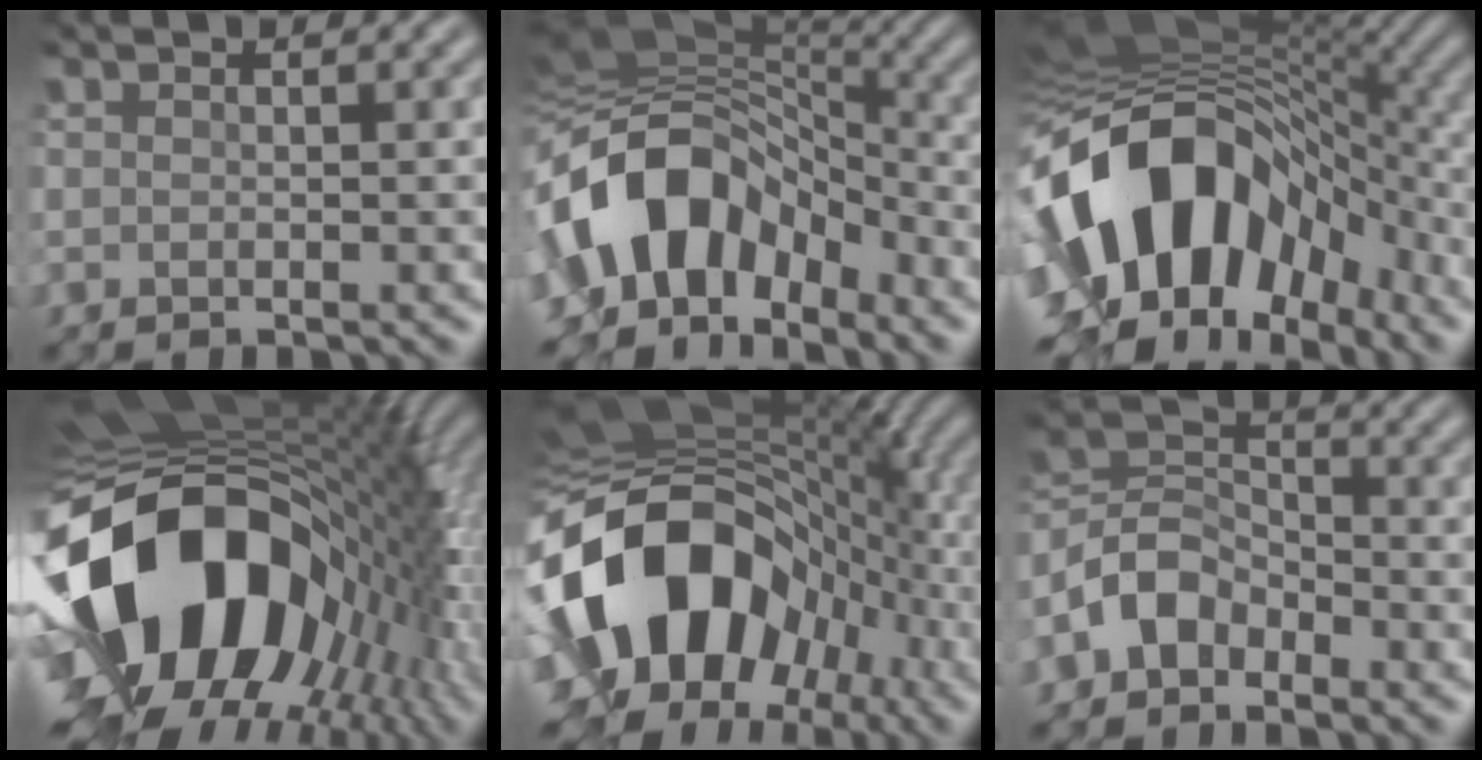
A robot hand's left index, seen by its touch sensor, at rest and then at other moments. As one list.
[{"total": 11.0, "force": [-4.7, 7.3, 6.6], "torque": [-0.116, 0.019, -0.095]}, {"total": 17.9, "force": [-3.0, 11.6, 13.3], "torque": [-0.260, -0.010, -0.039]}, {"total": 18.8, "force": [-3.8, 12.2, 13.9], "torque": [-0.284, -0.027, -0.052]}, {"total": 16.5, "force": [-3.4, 12.0, 10.8], "torque": [-0.198, -0.001, -0.062]}, {"total": 4.5, "force": [-2.8, 2.8, 2.1], "torque": [-0.041, 0.012, -0.067]}]